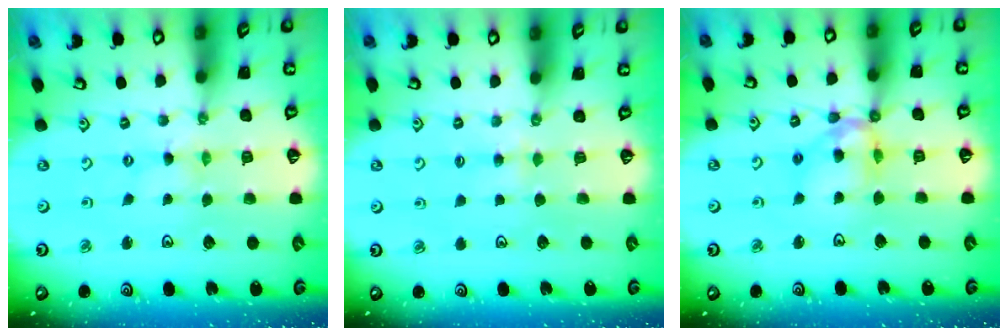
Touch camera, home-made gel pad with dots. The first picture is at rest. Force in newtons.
{"total": 3.3, "press": 3.3, "slide": 0.5}
{"total": 11.5, "press": 11.4, "slide": 1.1}